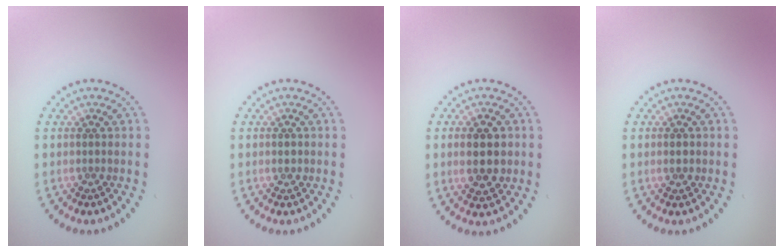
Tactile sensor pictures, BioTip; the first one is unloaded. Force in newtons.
{"total": 1.0, "press": 1.0, "slide": 0.1}
{"total": 3.7, "press": 3.7, "slide": 0.1}
{"total": 1.3, "press": 1.3, "slide": 0.1}